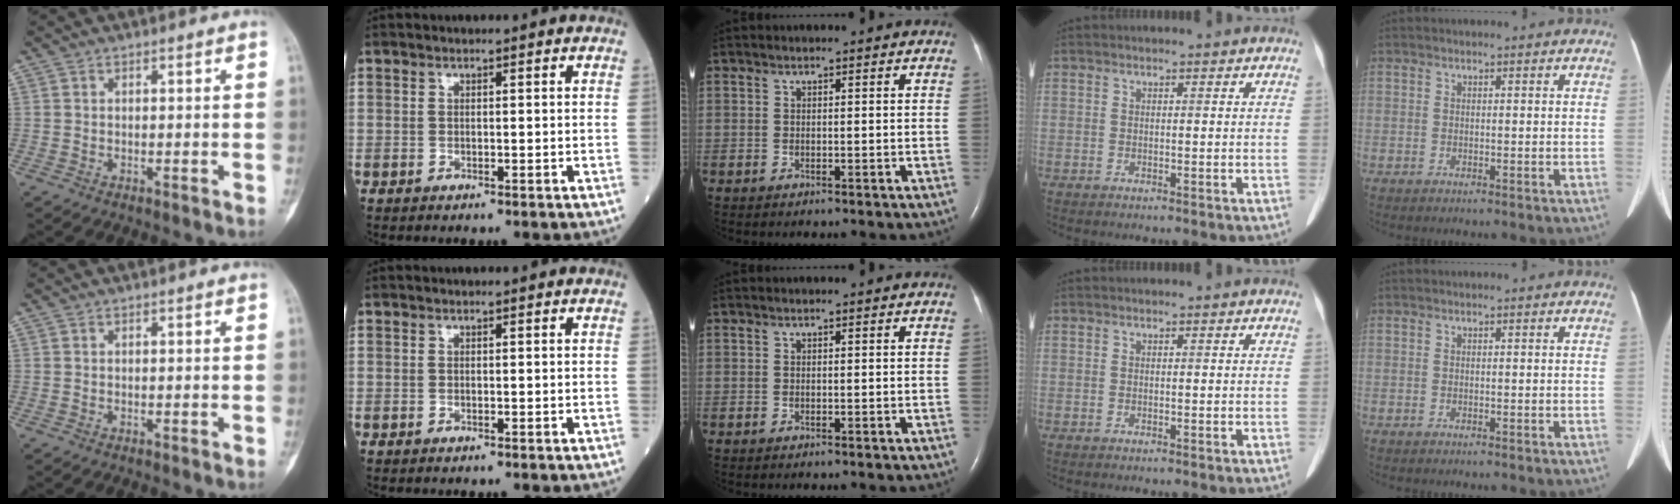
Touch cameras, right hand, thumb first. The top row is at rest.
{}